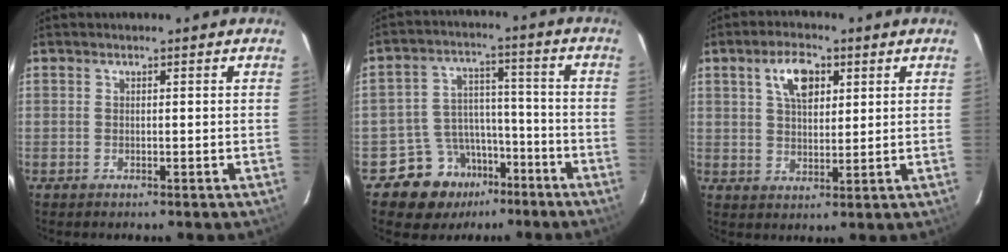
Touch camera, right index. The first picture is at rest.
{"total": 10.1, "force": [-6.9, 7.3, 1.4], "torque": [-0.037, 0.045, -0.101]}
{"total": 7.0, "force": [3.0, 3.6, 5.2], "torque": [-0.091, 0.017, 0.056]}